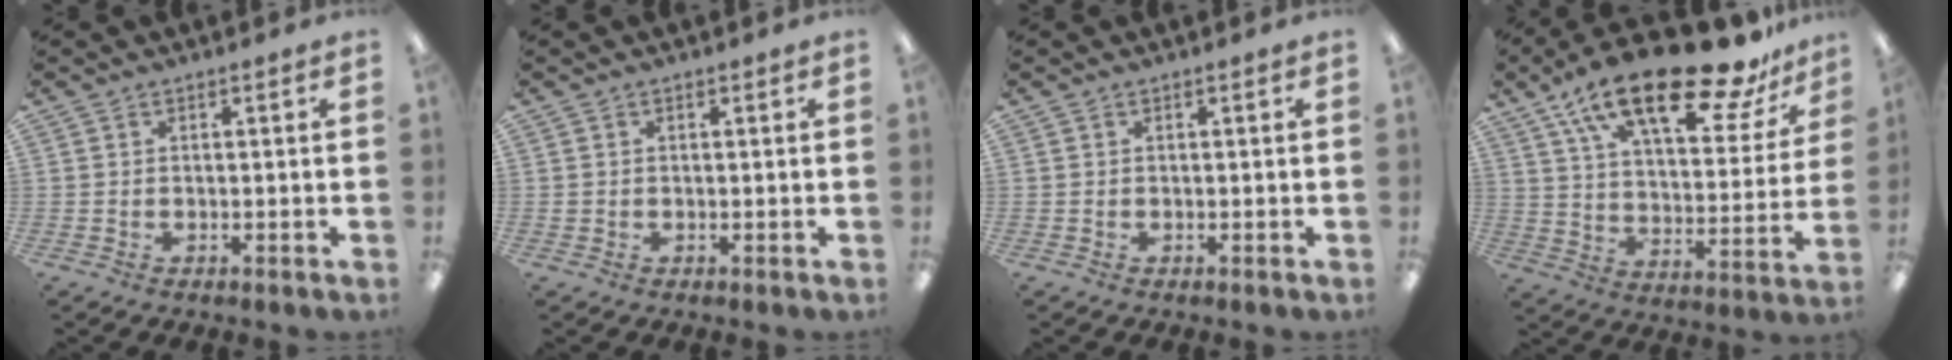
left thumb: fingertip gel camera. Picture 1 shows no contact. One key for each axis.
{"total": 0.6, "fx": 0.0, "fy": 0.6, "fz": 0.1, "tx": -0.001, "ty": 0.005, "tz": -0.001}
{"total": 0.0}
{"total": 24.2, "fx": 16.7, "fy": 8.4, "fz": 15.5, "tx": -0.252, "ty": -0.099, "tz": 0.278}